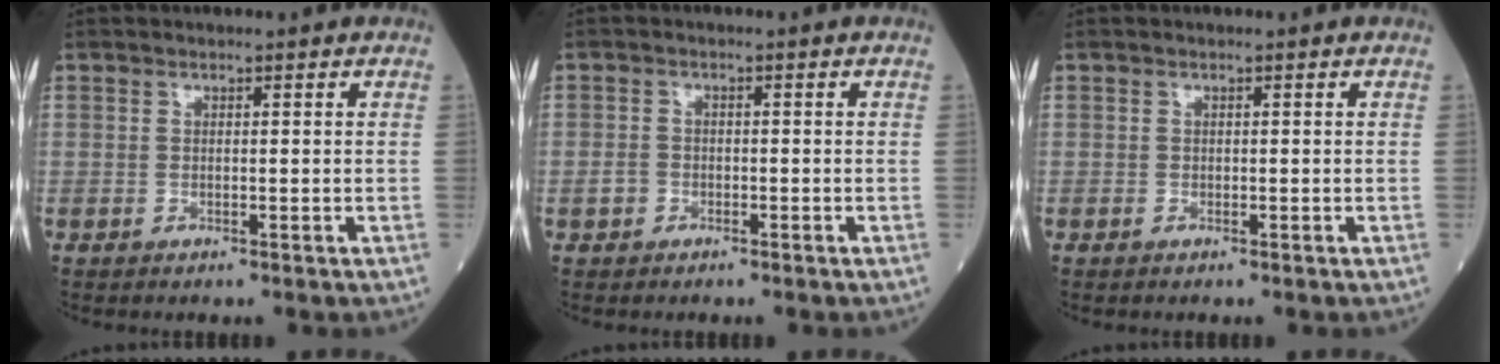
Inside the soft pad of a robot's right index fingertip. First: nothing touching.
{"total": 1.7, "force": [-0.9, 1.3, 0.6], "torque": [-0.017, 0.005, -0.016]}
{"total": 0.0}